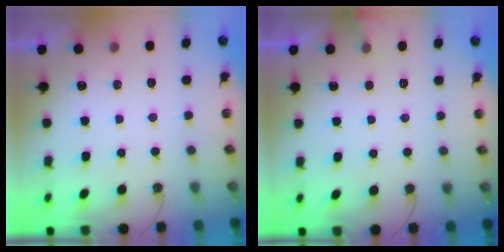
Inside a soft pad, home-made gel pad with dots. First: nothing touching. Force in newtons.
{"total": 4.8, "press": 4.8, "slide": 0.3}